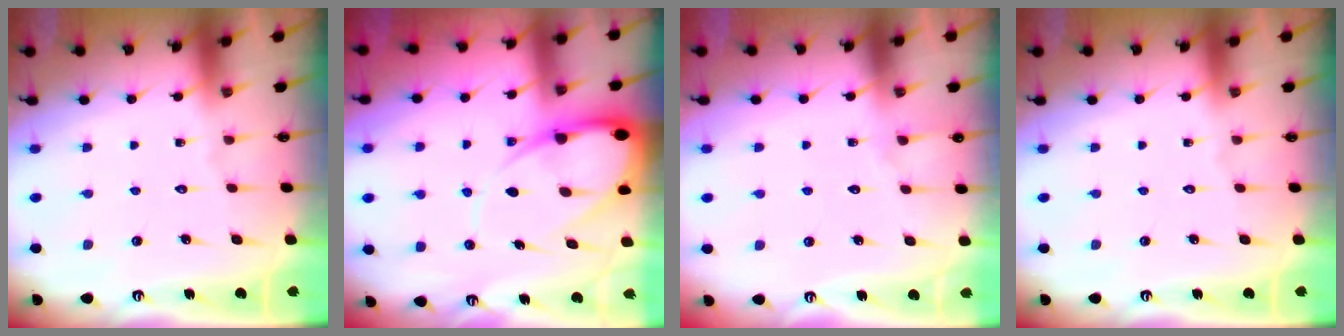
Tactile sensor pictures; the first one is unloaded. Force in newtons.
{"total": 12.3, "press": 12.3, "slide": 1.2}
{"total": 5.0, "press": 5.0, "slide": 0.6}
{"total": 0.0}